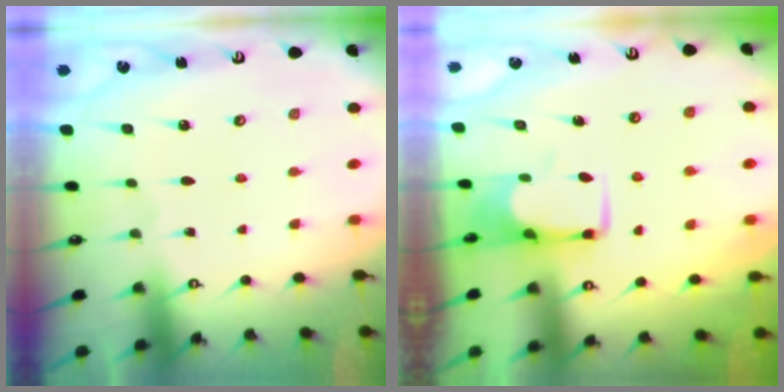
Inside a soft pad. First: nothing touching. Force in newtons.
{"total": 3.7, "press": 3.6, "slide": 0.7}